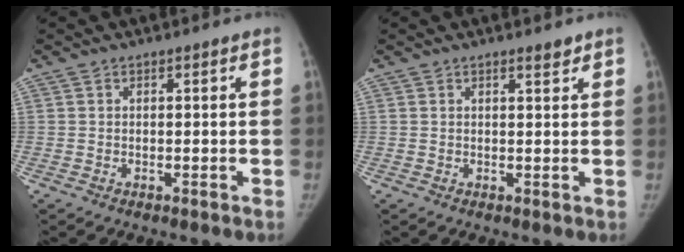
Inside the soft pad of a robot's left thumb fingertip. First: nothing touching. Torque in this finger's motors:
{"motor_torque": [-0.11, -0.10, 0.49, 0.09, -0.07]}